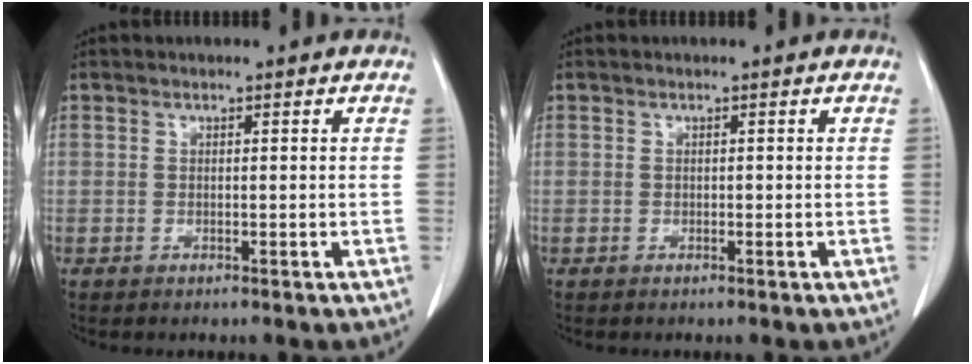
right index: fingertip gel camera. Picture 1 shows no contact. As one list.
[{"total": 0.0}]